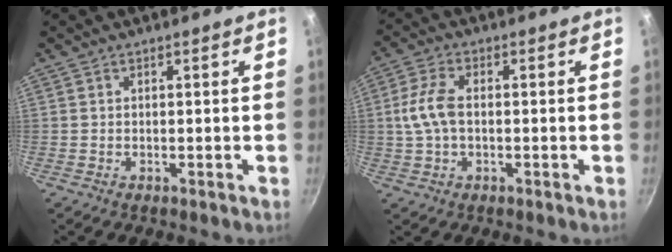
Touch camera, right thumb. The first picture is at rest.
{"total": 7.1, "force": [0.1, 4.2, 5.7], "torque": [-0.118, 0.016, -0.003]}